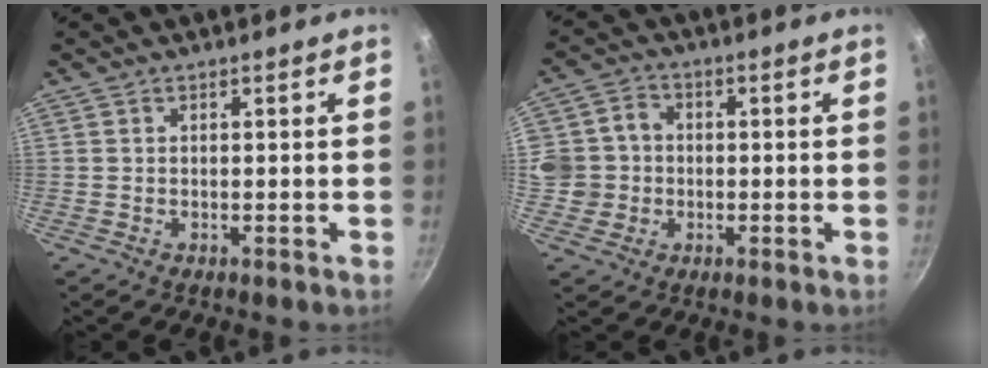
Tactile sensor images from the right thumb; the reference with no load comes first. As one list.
[{"total": 6.8, "force": [-0.5, 6.4, 2.3], "torque": [-0.007, 0.009, -0.018]}]